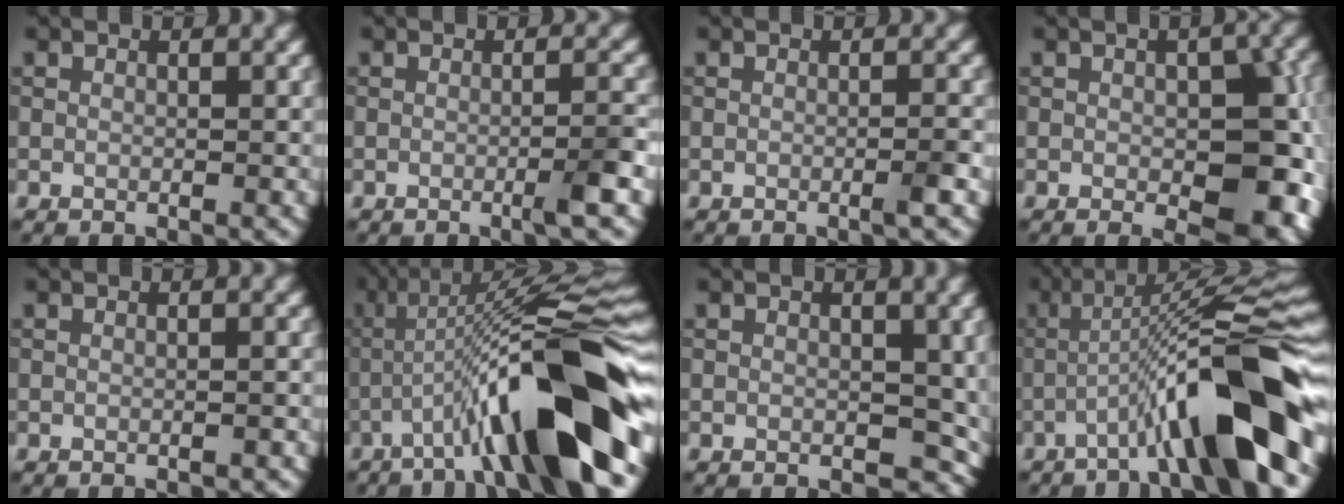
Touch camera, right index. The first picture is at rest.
{"total": 2.4, "force": [-0.8, 0.2, 2.3], "torque": [-0.030, 0.007, -0.022]}
{"total": 1.4, "force": [-0.5, 0.1, 1.3], "torque": [-0.018, 0.004, -0.014]}
{"total": 9.8, "force": [-1.3, 5.0, 8.3], "torque": [-0.109, -0.016, -0.006]}
{"total": 0.6, "force": [-0.4, 0.1, 0.4], "torque": [-0.006, 0.003, -0.006]}
{"total": 14.0, "force": [-4.9, 2.3, 12.9], "torque": [-0.201, 0.021, -0.076]}
{"total": 3.6, "force": [0.0, 2.4, 2.7], "torque": [-0.033, -0.010, 0.005]}
{"total": 11.6, "force": [-4.4, 1.6, 10.6], "torque": [-0.147, 0.030, -0.075]}